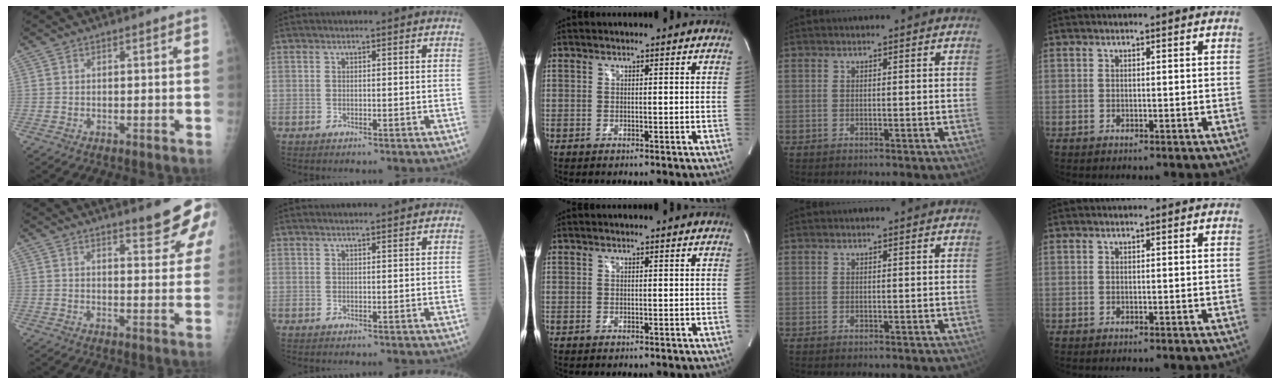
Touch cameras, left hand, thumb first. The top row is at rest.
{"thumb": {"total": 9.6, "force": [6.9, 2.3, 6.3], "torque": [-0.051, -0.040, 0.079]}, "index": {"total": 3.6, "force": [2.9, 1.1, 1.7], "torque": [-0.019, 0.020, 0.045]}}